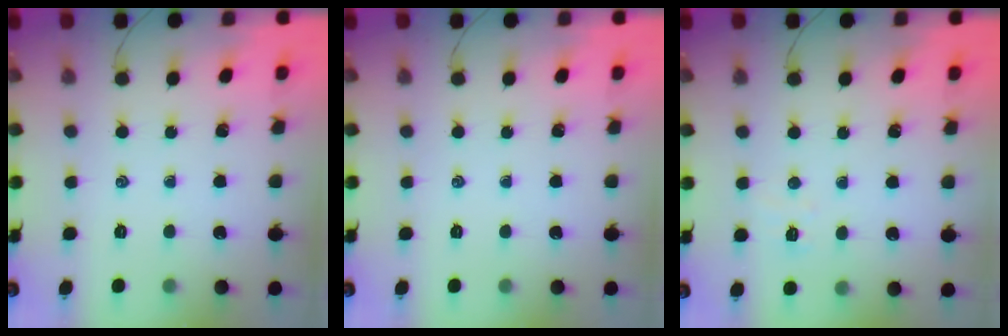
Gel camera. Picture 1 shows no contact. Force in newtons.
{"total": 0.0}
{"total": 3.6, "press": 3.5, "slide": 0.7}